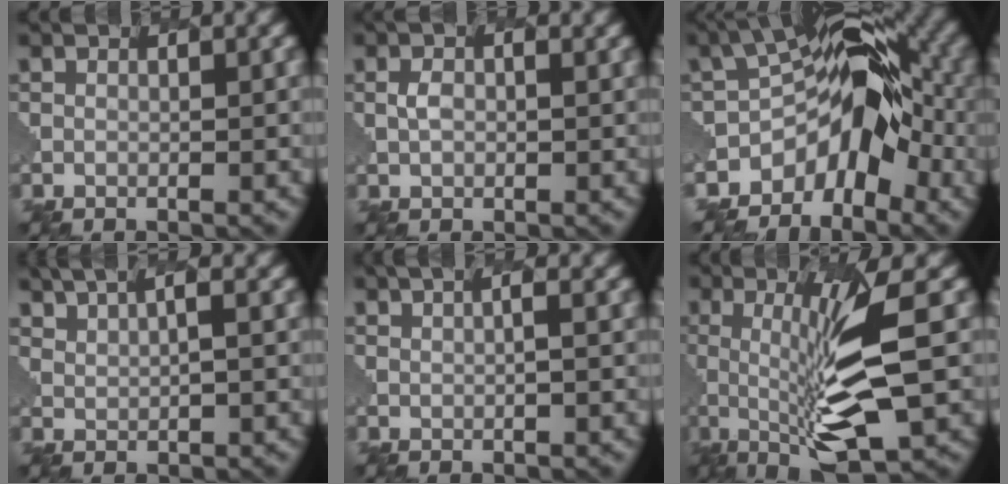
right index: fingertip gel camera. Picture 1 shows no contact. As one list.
[{"total": 1.0, "force": [0.0, 1.0, 0.2], "torque": [-0.042, -0.002, -0.015]}, {"total": 7.2, "force": [-3.2, 4.9, 4.2], "torque": [-0.068, 0.007, -0.093]}, {"total": 5.4, "force": [3.8, 2.5, 2.9], "torque": [-0.083, 0.032, 0.041]}, {"total": 4.3, "force": [1.8, 2.2, 3.3], "torque": [-0.020, 0.034, -0.009]}, {"total": 7.0, "force": [0.1, 1.1, 6.9], "torque": [-0.153, 0.007, -0.021]}]